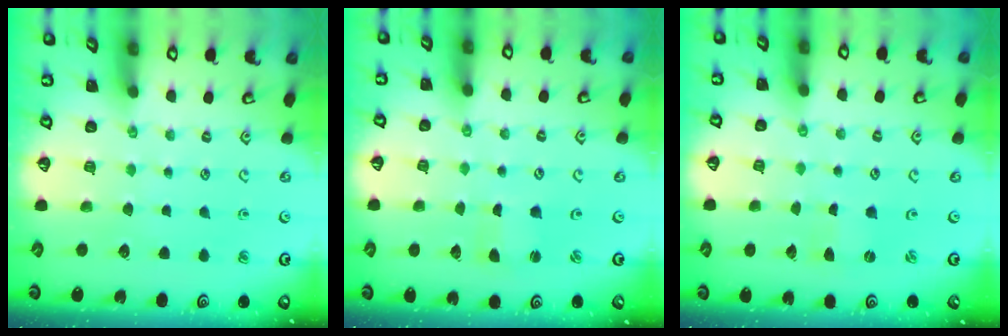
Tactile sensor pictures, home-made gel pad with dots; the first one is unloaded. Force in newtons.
{"total": 1.2, "press": 1.2, "slide": 0.0}
{"total": 0.0}